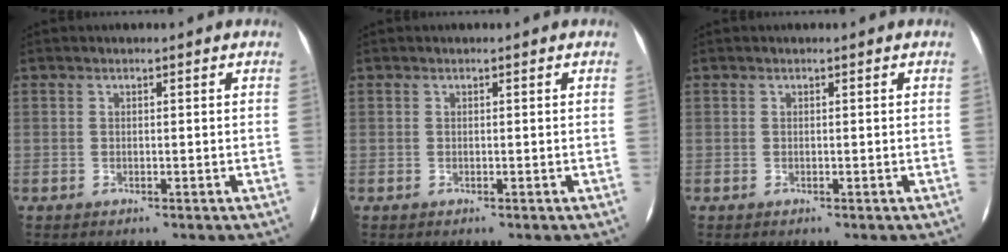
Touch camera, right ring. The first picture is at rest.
{"total": 0.0}
{"total": 0.0}